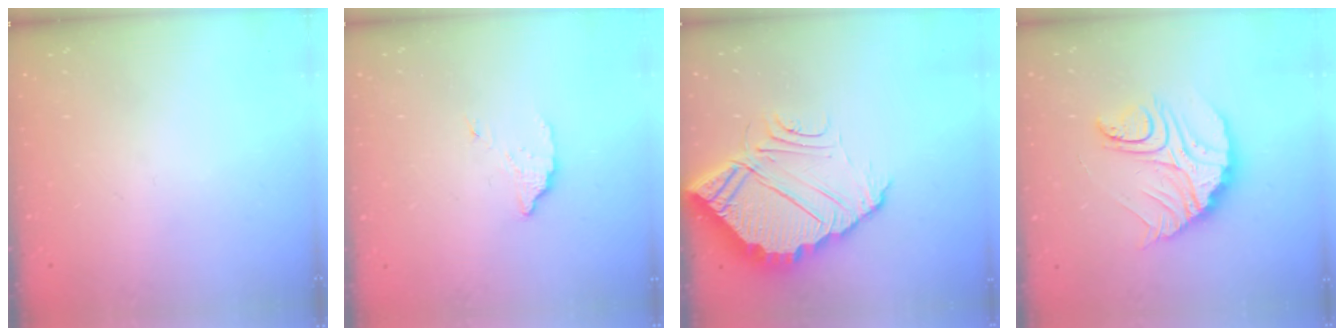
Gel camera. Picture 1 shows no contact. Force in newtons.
{"total": 2.9, "press": 2.9, "slide": 0.2}
{"total": 10.2, "press": 10.2, "slide": 0.7}
{"total": 13.2, "press": 13.2, "slide": 1.0}